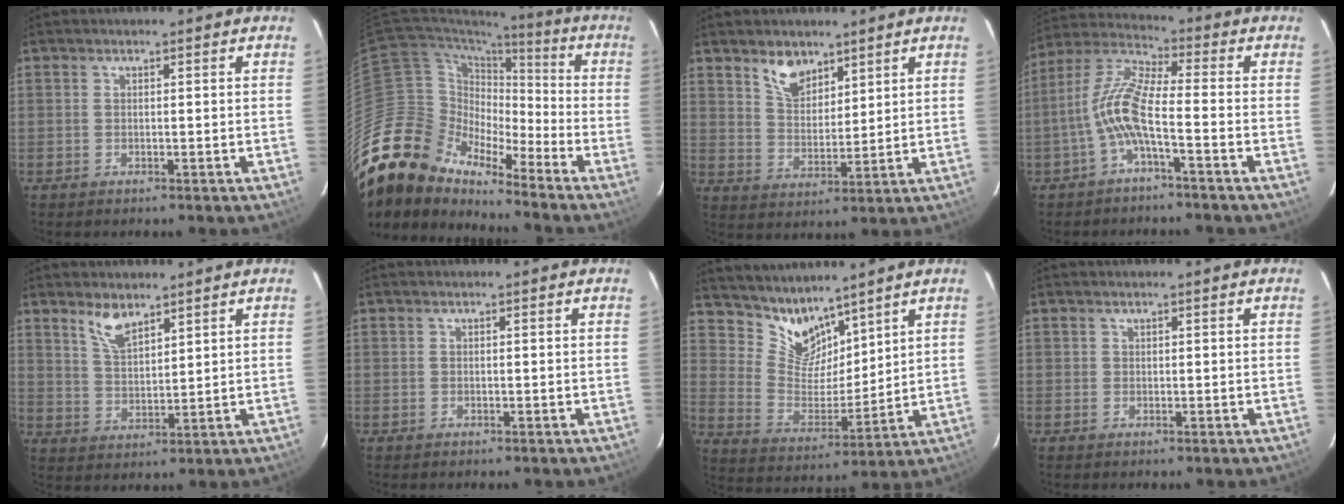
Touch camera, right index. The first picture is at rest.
{"total": 18.4, "force": [-15.2, 8.2, 6.3], "torque": [-0.127, -0.004, -0.293]}
{"total": 6.7, "force": [4.9, 3.2, 3.1], "torque": [-0.048, 0.004, 0.096]}
{"total": 8.9, "force": [-3.1, 1.5, 8.2], "torque": [-0.188, 0.014, -0.064]}
{"total": 5.7, "force": [4.4, 1.8, 3.2], "torque": [-0.059, 0.001, 0.089]}
{"total": 0.0}
{"total": 9.4, "force": [8.4, 3.5, 2.3], "torque": [-0.044, -0.009, 0.168]}
{"total": 0.0}